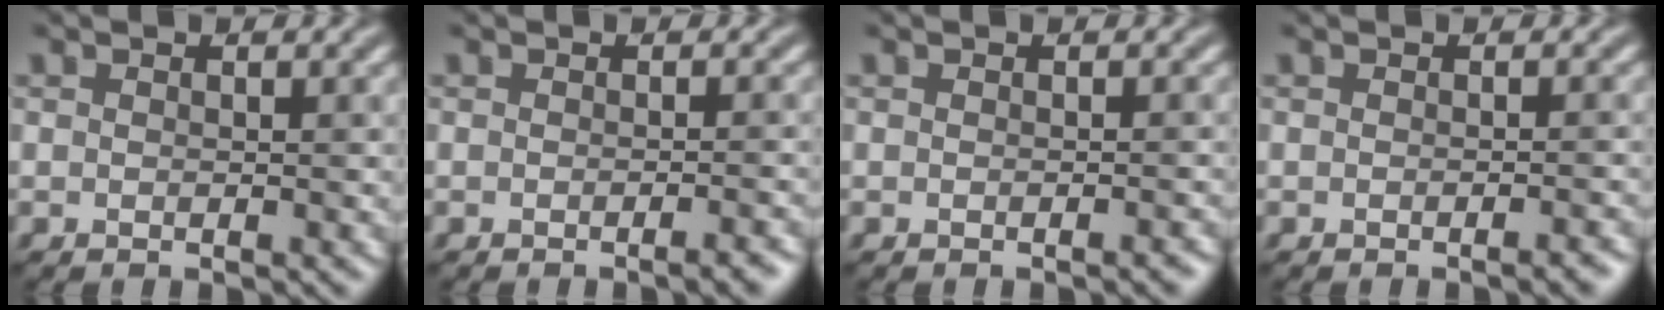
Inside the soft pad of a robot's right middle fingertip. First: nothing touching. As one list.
[{"total": 1.9, "force": [-1.0, 0.5, 1.5], "torque": [-0.010, 0.002, -0.017]}, {"total": 0.8, "force": [-0.6, 0.2, 0.6], "torque": [-0.006, 0.001, -0.008]}, {"total": 1.4, "force": [-0.8, 0.4, 1.1], "torque": [-0.008, 0.001, -0.014]}]